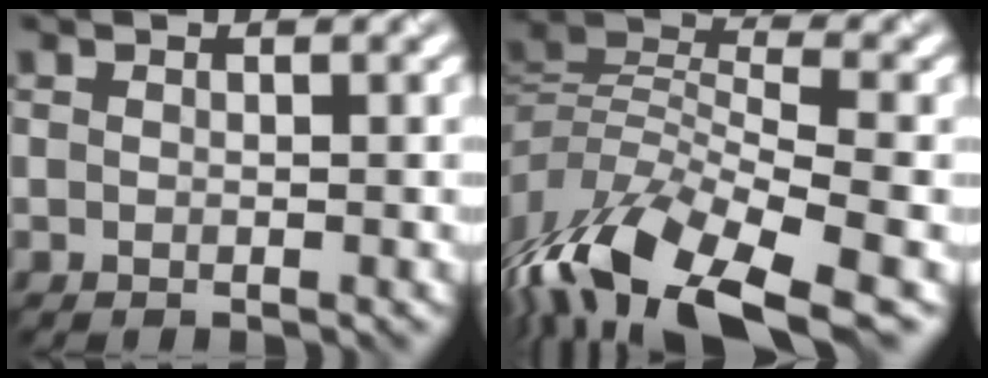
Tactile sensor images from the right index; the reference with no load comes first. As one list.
[{"total": 11.0, "force": [-5.5, 4.5, 8.4], "torque": [-0.161, 0.005, -0.111]}]